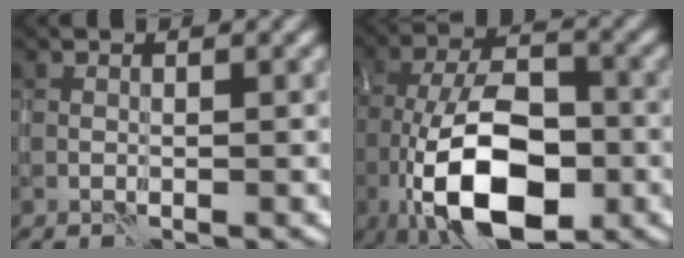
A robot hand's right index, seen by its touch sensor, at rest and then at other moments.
{"total": 12.8, "force": [-5.1, 6.1, 10.0], "torque": [-0.182, -0.008, -0.097]}